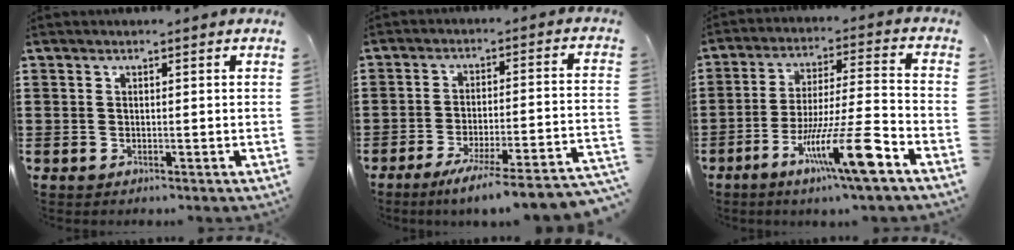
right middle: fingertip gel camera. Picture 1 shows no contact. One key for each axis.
{"total": 6.8, "fx": -5.7, "fy": -0.7, "fz": 3.7, "tx": -0.052, "ty": -0.013, "tz": -0.107}
{"total": 13.5, "fx": -7.4, "fy": 1.1, "fz": 11.2, "tx": -0.202, "ty": 0.005, "tz": -0.131}